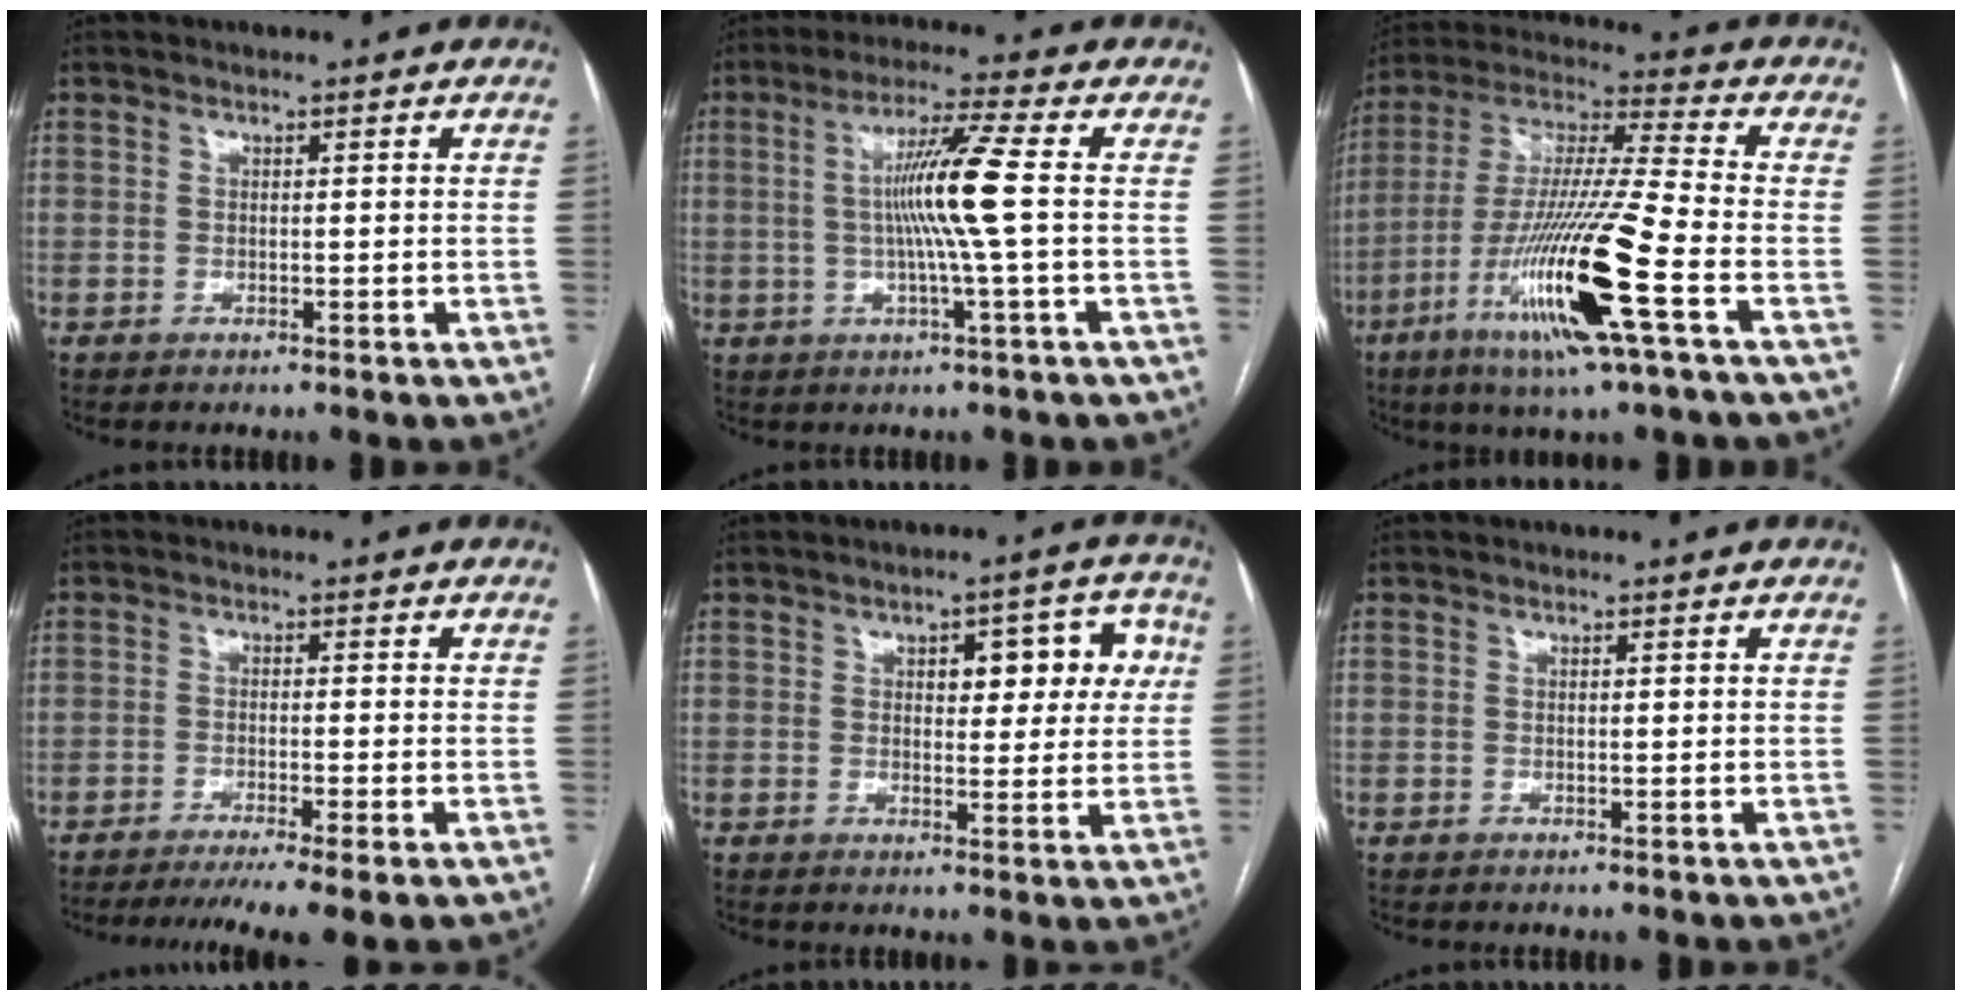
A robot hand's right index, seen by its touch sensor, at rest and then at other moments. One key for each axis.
{"total": 9.2, "fx": 0.2, "fy": -1.6, "fz": 9.0, "tx": -0.169, "ty": 0.003, "tz": 0.005}
{"total": 19.8, "fx": -7.6, "fy": 0.1, "fz": 18.2, "tx": -0.379, "ty": -0.029, "tz": -0.145}
{"total": 8.5, "fx": -6.5, "fy": -0.5, "fz": 5.4, "tx": -0.073, "ty": -0.015, "tz": -0.099}
{"total": 8.2, "fx": 2.3, "fy": 3.7, "fz": 6.9, "tx": -0.072, "ty": 0.025, "tz": 0.029}
{"total": 0.0}